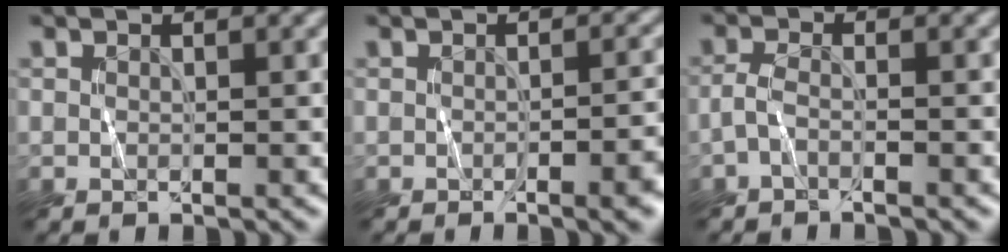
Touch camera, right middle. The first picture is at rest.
{"total": 3.5, "force": [-1.8, 1.0, 2.8], "torque": [-0.031, 0.004, -0.026]}
{"total": 1.3, "force": [-1.2, -0.3, 0.4], "torque": [-0.018, 0.003, -0.028]}